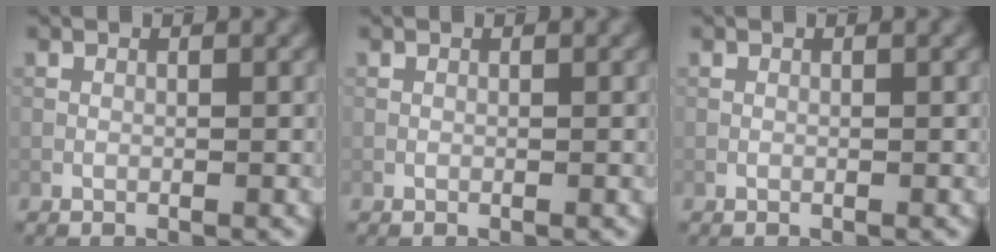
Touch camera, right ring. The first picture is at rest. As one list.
[{"total": 0.0}, {"total": 0.0}]